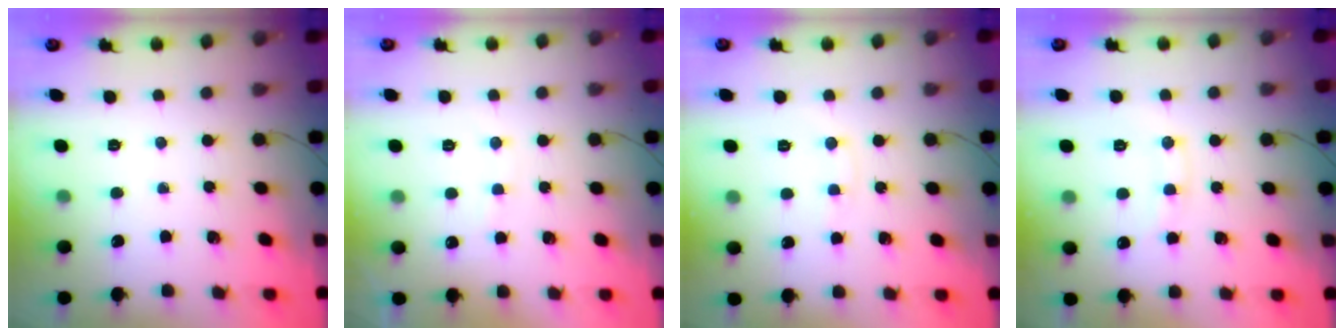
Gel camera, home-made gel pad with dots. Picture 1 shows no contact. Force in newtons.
{"total": 5.6, "press": 5.6, "slide": 0.9}
{"total": 4.5, "press": 4.4, "slide": 0.9}
{"total": 8.8, "press": 8.7, "slide": 1.2}